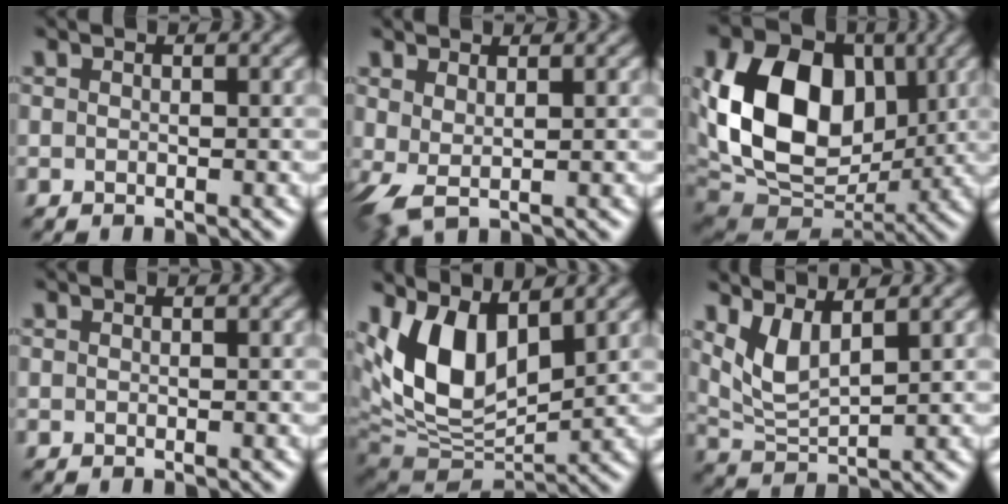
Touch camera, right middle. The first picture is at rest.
{"total": 2.3, "force": [0.7, 0.7, 2.0], "torque": [-0.053, -0.002, 0.013]}
{"total": 13.7, "force": [2.1, 9.7, 9.5], "torque": [-0.177, 0.005, 0.031]}
{"total": 0.0}
{"total": 9.9, "force": [3.5, 5.3, 7.6], "torque": [-0.150, -0.010, 0.062]}
{"total": 3.7, "force": [2.0, 1.3, 2.8], "torque": [-0.071, -0.010, 0.048]}